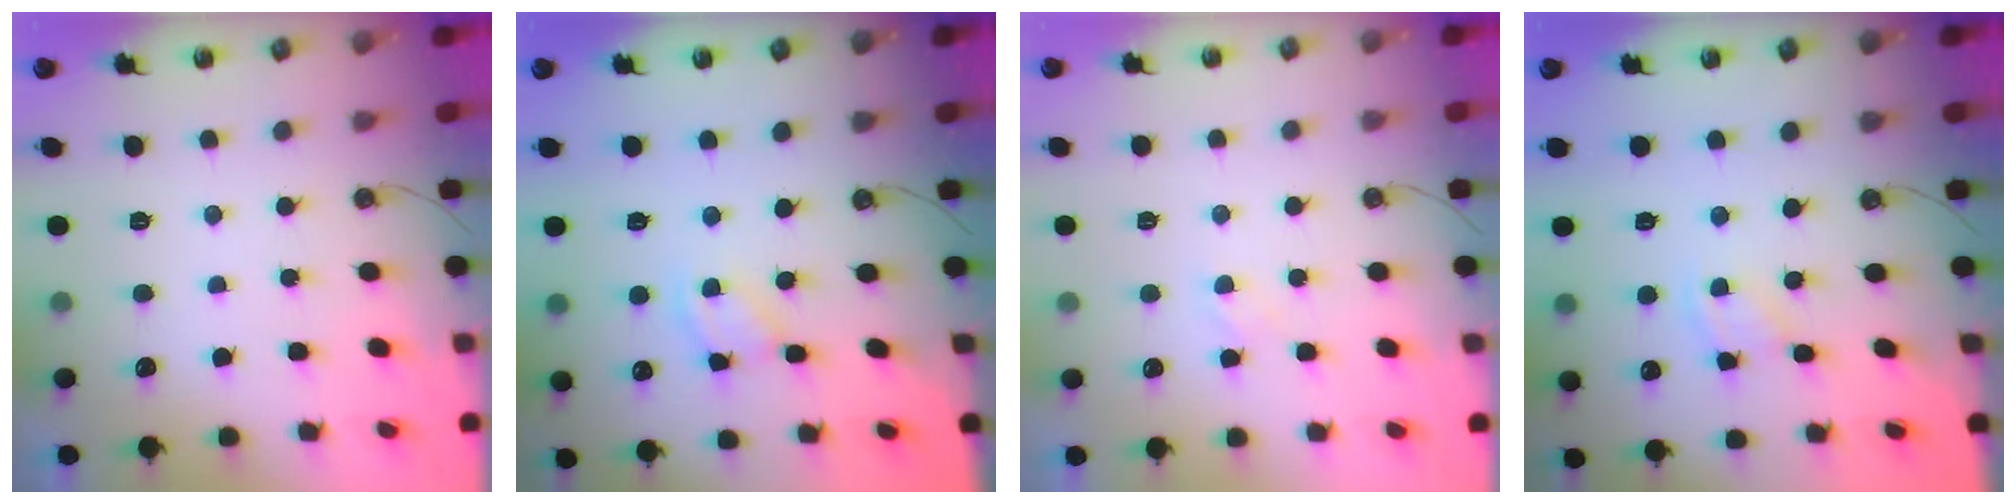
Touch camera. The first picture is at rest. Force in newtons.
{"total": 2.1, "press": 2.1, "slide": 0.4}
{"total": 2.2, "press": 2.2, "slide": 0.3}
{"total": 2.6, "press": 2.6, "slide": 0.4}